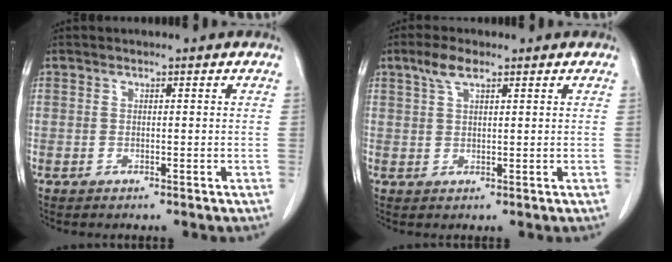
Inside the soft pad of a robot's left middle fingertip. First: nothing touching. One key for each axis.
{"total": 3.4, "fx": 2.2, "fy": 0.9, "fz": 2.5, "tx": -0.058, "ty": 0.009, "tz": 0.046}